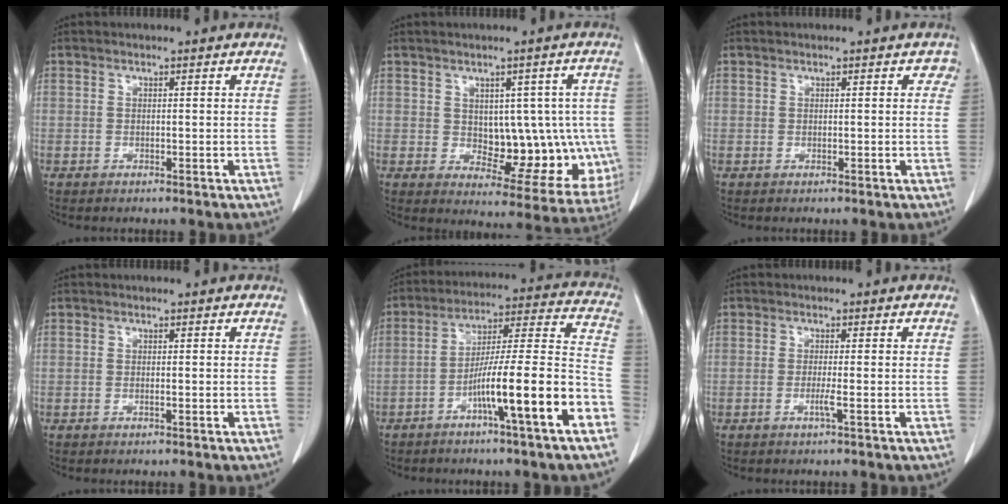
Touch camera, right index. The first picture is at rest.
{"total": 12.2, "force": [-0.2, 6.9, 10.0], "torque": [-0.105, 0.016, 0.023]}
{"total": 1.1, "force": [0.5, 0.9, 0.5], "torque": [0.006, 0.008, 0.000]}
{"total": 0.0}
{"total": 15.5, "force": [-7.1, -0.3, 13.7], "torque": [-0.218, 0.012, -0.114]}
{"total": 1.5, "force": [-0.6, -0.4, 1.3], "torque": [-0.027, -0.002, -0.012]}